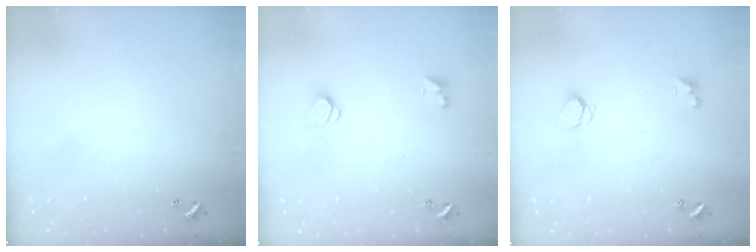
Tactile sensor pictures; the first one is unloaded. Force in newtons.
{"total": 1.2, "press": 1.1, "slide": 0.5}
{"total": 1.9, "press": 1.8, "slide": 0.4}